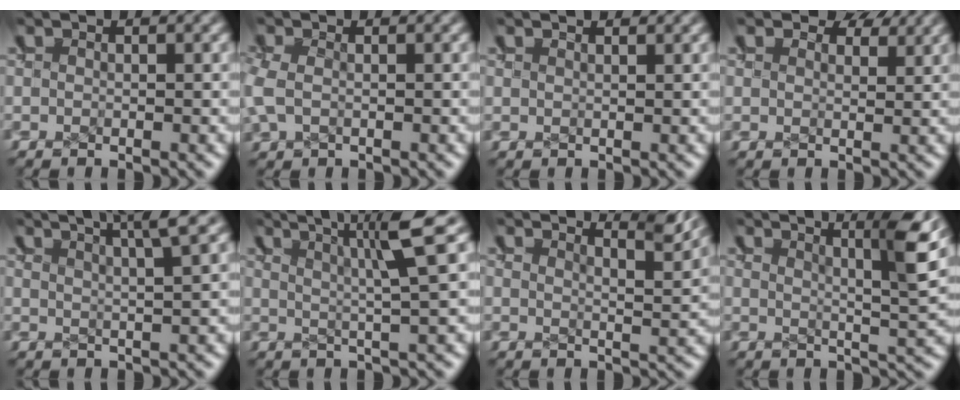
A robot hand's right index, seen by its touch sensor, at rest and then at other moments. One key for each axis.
{"total": 1.2, "fx": 0.6, "fy": 0.4, "fz": 0.9, "tx": -0.024, "ty": -0.001, "tz": 0.018}
{"total": 1.1, "fx": 0.8, "fy": -0.7, "fz": -0.3, "tx": 0.006, "ty": -0.002, "tz": 0.017}
{"total": 2.1, "fx": 1.9, "fy": 0.7, "fz": 0.6, "tx": -0.013, "ty": 0.002, "tz": 0.027}
{"total": 5.7, "fx": 4.6, "fy": 1.1, "fz": 3.2, "tx": -0.025, "ty": 0.023, "tz": 0.066}
{"total": 5.1, "fx": 3.5, "fy": -0.7, "fz": 3.6, "tx": -0.022, "ty": 0.020, "tz": 0.053}
{"total": 3.9, "fx": 3.5, "fy": -0.5, "fz": 1.6, "tx": -0.013, "ty": -0.003, "tz": 0.059}
{"total": 6.6, "fx": 4.0, "fy": 0.4, "fz": 5.2, "tx": -0.042, "ty": 0.009, "tz": 0.062}